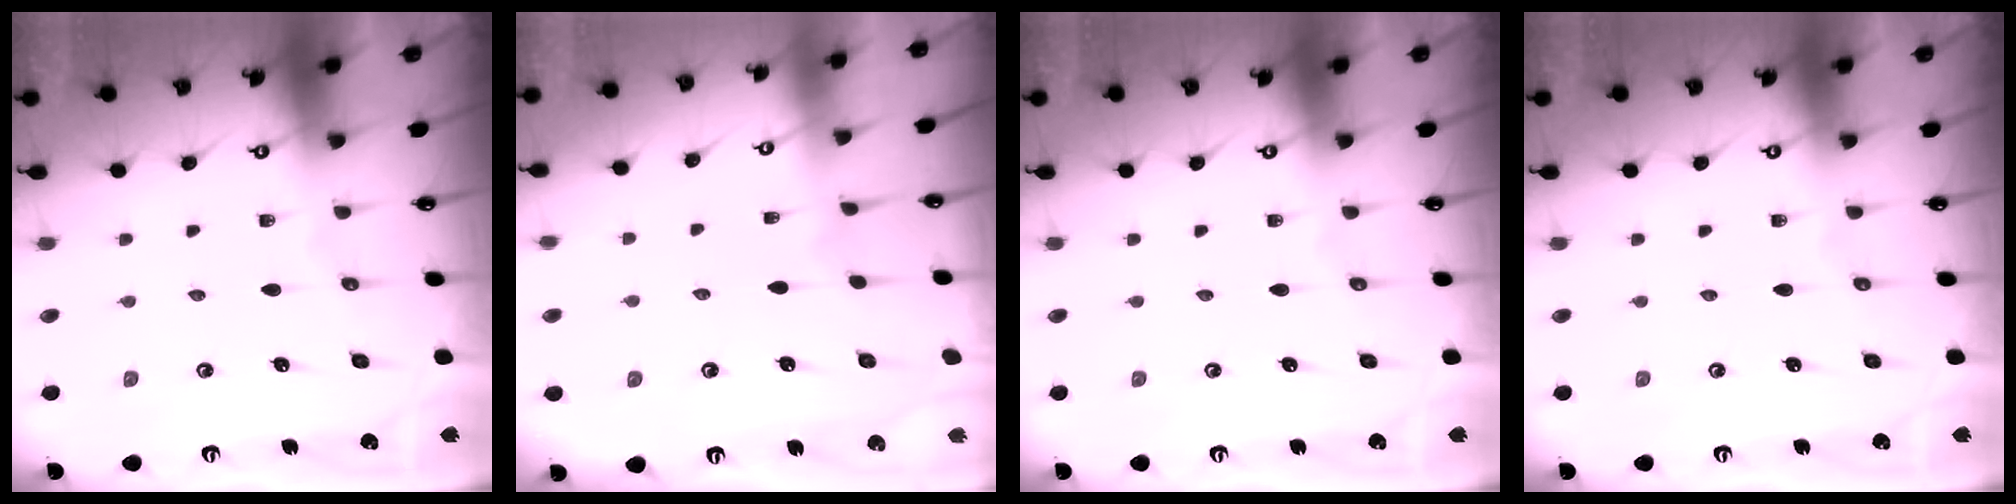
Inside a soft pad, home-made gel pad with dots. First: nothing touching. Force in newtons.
{"total": 5.7, "press": 5.7, "slide": 0.1}
{"total": 0.0}
{"total": 0.0}